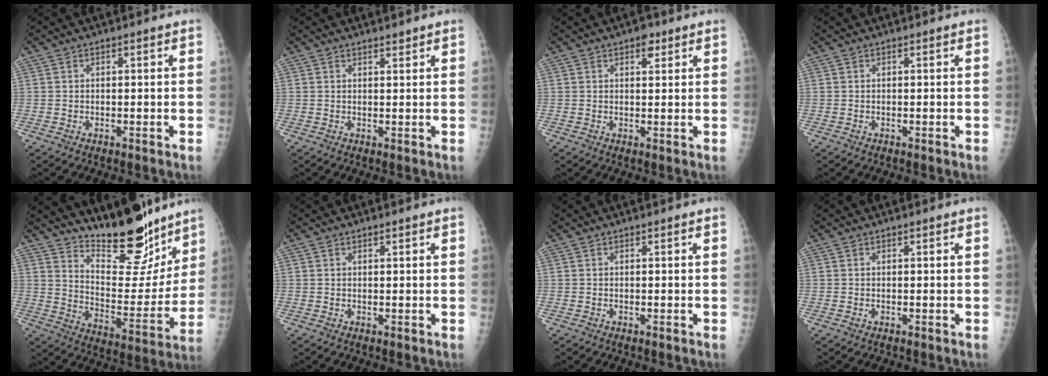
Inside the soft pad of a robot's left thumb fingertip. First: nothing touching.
{"total": 1.0, "force": [1.0, 0.2, 0.3], "torque": [-0.001, -0.008, 0.015]}
{"total": 2.6, "force": [1.6, 1.4, 1.6], "torque": [-0.010, -0.006, 0.021]}
{"total": 0.0}
{"total": 19.6, "force": [15.8, 6.5, 9.6], "torque": [-0.090, -0.120, 0.248]}
{"total": 0.6, "force": [0.4, 0.2, 0.4], "torque": [-0.006, -0.002, 0.007]}
{"total": 0.0}
{"total": 0.0}